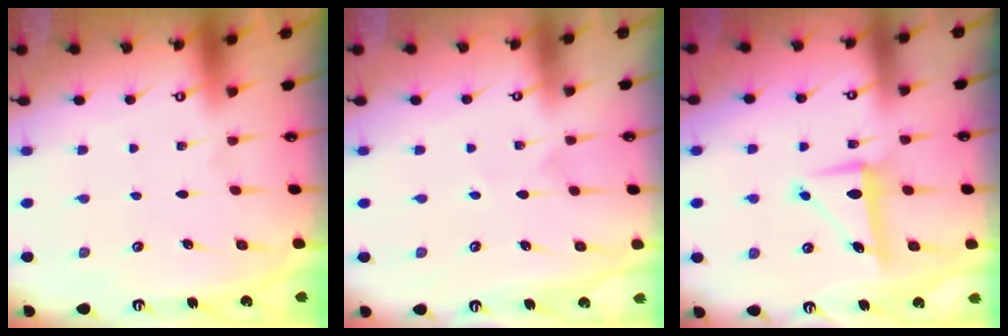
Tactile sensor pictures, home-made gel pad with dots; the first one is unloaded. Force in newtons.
{"total": 2.5, "press": 2.3, "slide": 0.9}
{"total": 7.9, "press": 7.8, "slide": 1.0}